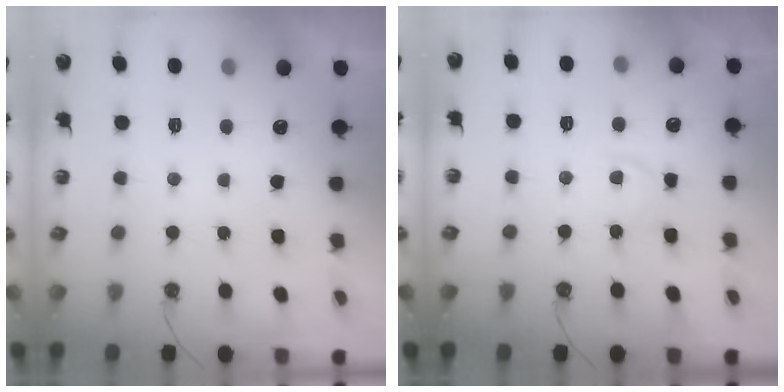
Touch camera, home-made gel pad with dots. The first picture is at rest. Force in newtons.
{"total": 6.5, "press": 6.5, "slide": 0.8}